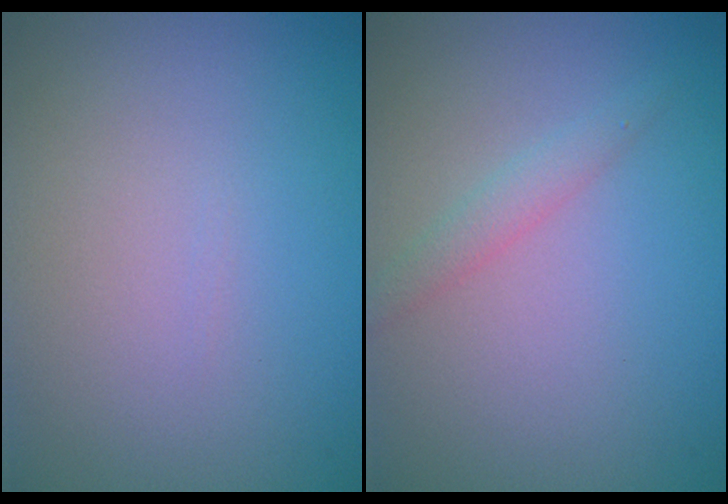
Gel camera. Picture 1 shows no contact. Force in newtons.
{"total": 1.4, "press": 1.4, "slide": 0.0}